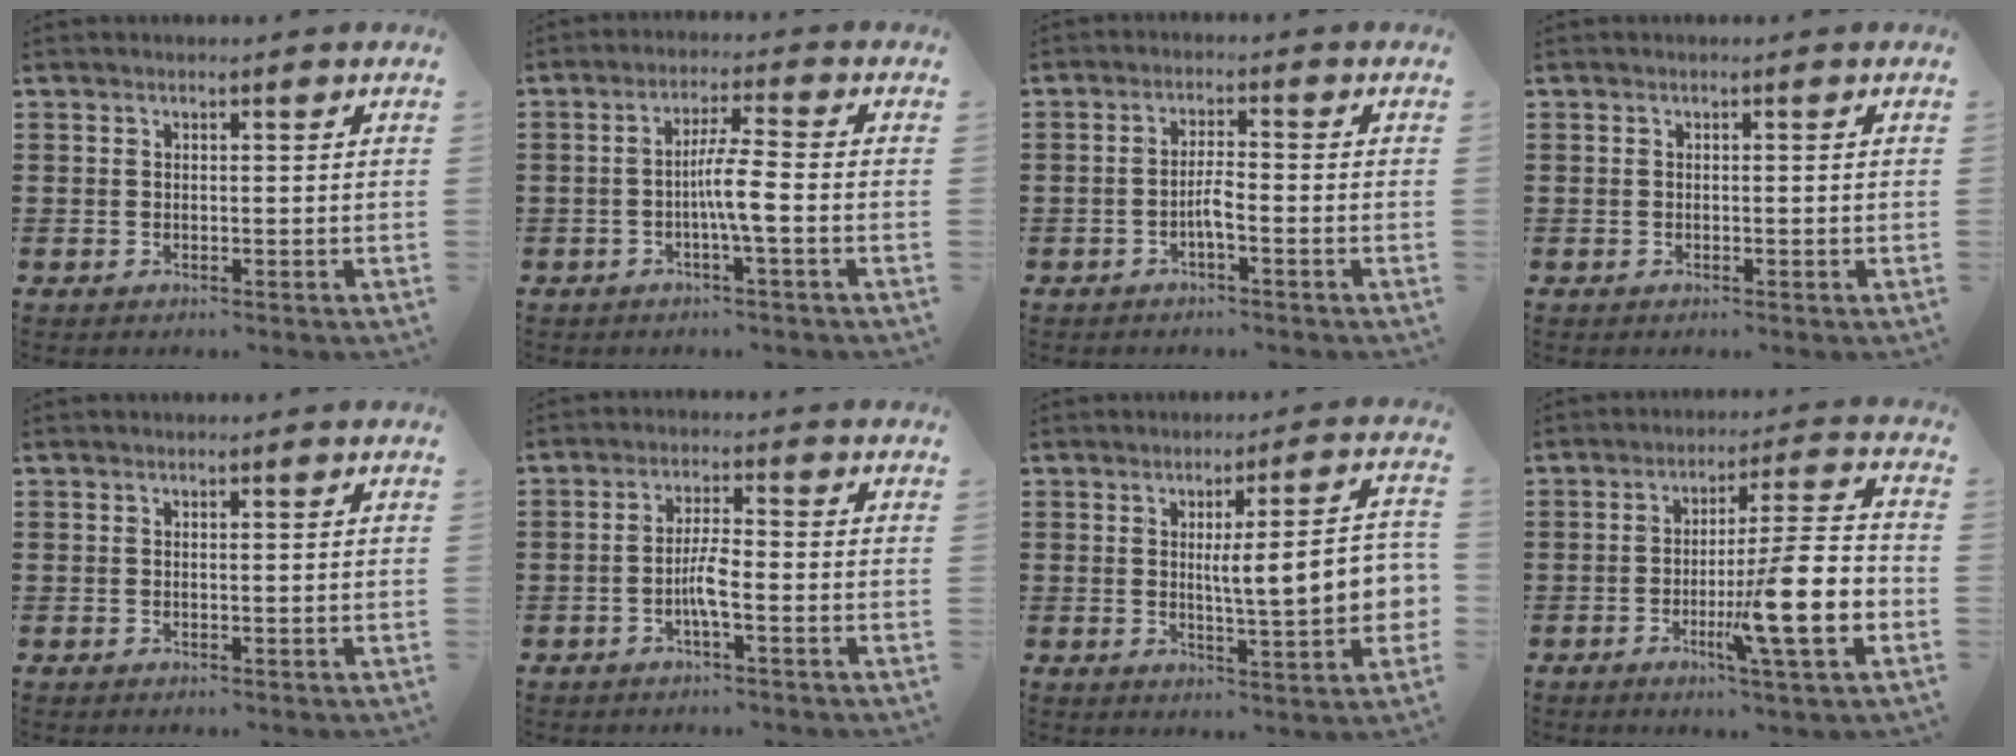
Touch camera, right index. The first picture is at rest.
{"total": 5.3, "force": [-1.3, 0.0, 5.2], "torque": [-0.092, -0.003, -0.028]}
{"total": 2.7, "force": [-1.2, 0.3, 2.4], "torque": [-0.051, 0.000, -0.023]}
{"total": 0.0}
{"total": 0.0}
{"total": 4.1, "force": [-1.3, 0.6, 3.9], "torque": [-0.082, -0.003, -0.028]}
{"total": 9.9, "force": [0.3, 1.6, 9.8], "torque": [-0.150, -0.007, -0.003]}
{"total": 13.4, "force": [-4.6, 1.6, 12.5], "torque": [-0.199, -0.010, -0.080]}